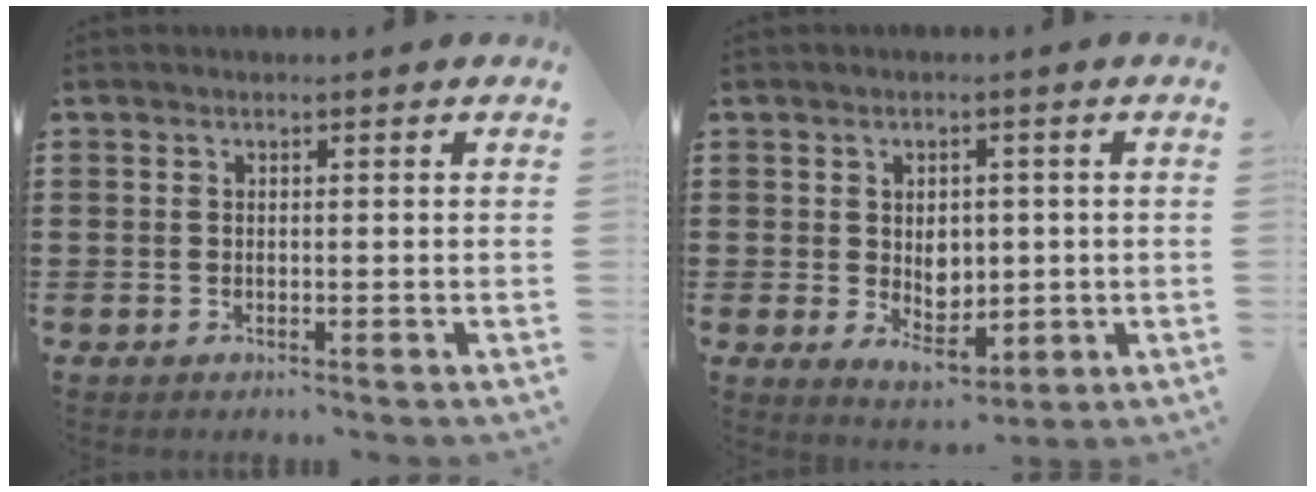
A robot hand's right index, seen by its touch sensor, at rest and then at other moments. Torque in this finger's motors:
{"motor_torque": [1.24, 0.90, 0.21, 0.08]}